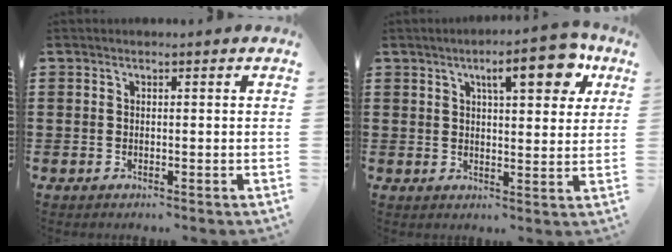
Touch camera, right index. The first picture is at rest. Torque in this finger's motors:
{"motor_torque": [1.07, 0.48, 0.57, 0.07]}